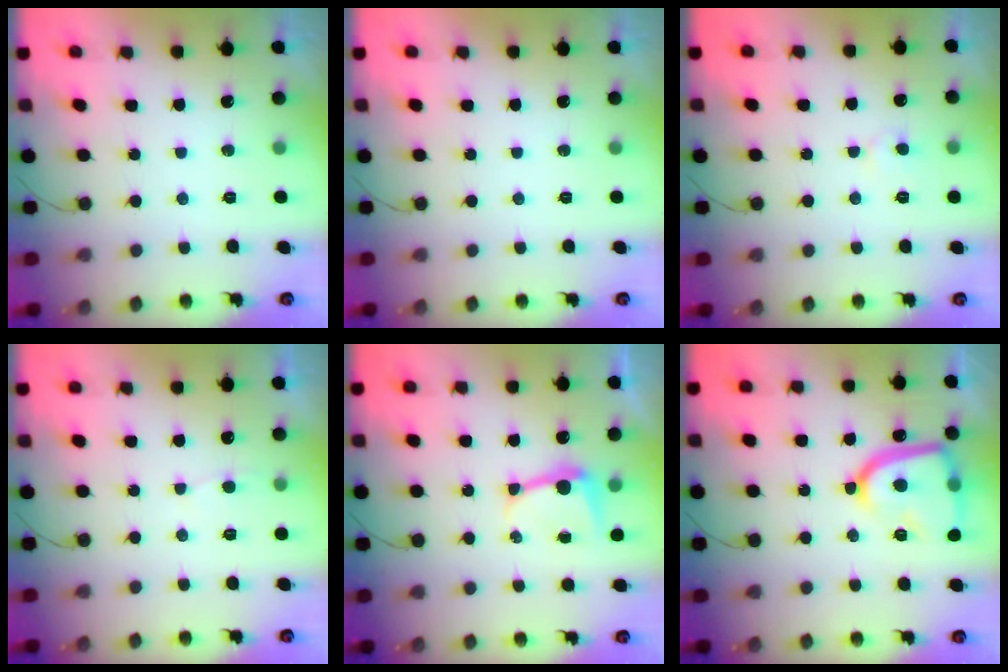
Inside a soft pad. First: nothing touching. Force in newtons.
{"total": 0.0}
{"total": 3.7, "press": 3.7, "slide": 0.3}
{"total": 3.6, "press": 3.6, "slide": 0.4}
{"total": 6.4, "press": 6.4, "slide": 0.7}
{"total": 17.9, "press": 17.8, "slide": 1.6}